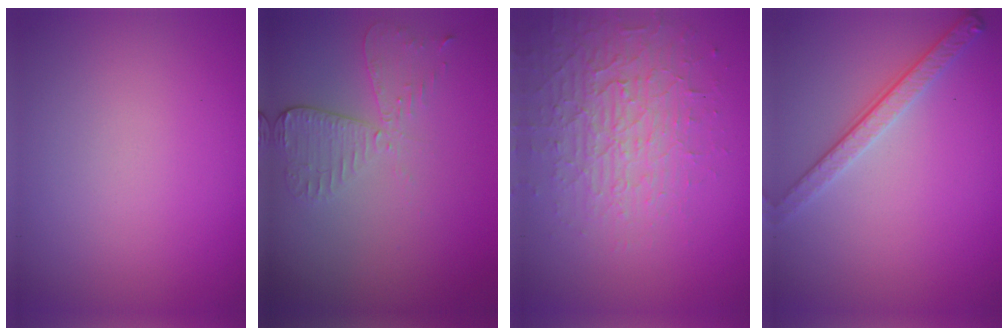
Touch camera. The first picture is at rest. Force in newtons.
{"total": 2.9, "press": 2.6, "slide": 1.3}
{"total": 3.8, "press": 3.5, "slide": 1.3}
{"total": 2.8, "press": 2.5, "slide": 1.2}